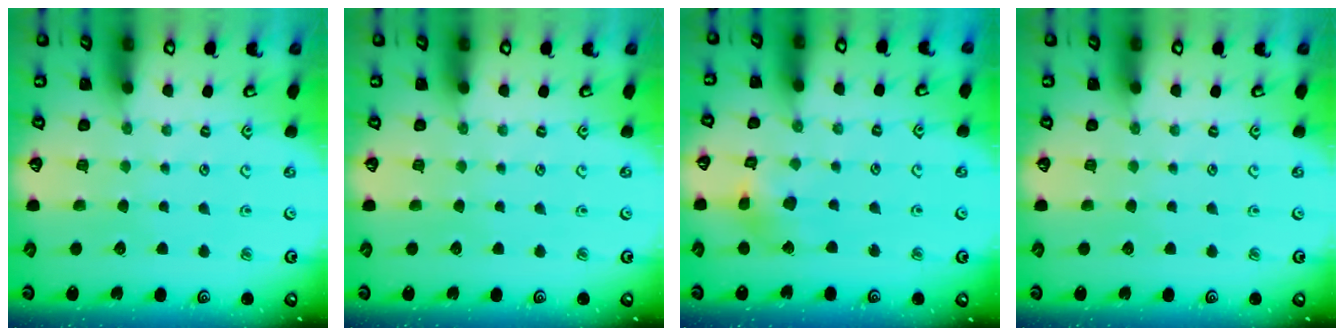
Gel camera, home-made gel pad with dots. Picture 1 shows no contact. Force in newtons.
{"total": 0.0}
{"total": 8.9, "press": 8.9, "slide": 1.0}
{"total": 0.0}